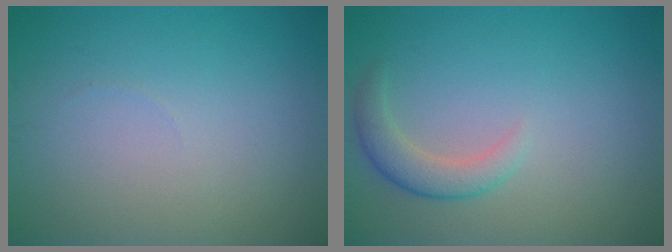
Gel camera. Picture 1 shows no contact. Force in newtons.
{"total": 2.5, "press": 2.5, "slide": 0.3}